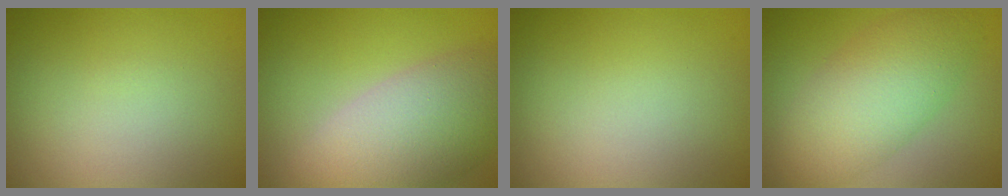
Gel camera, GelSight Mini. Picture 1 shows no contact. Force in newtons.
{"total": 8.5, "press": 8.5, "slide": 0.7}
{"total": 0.0}
{"total": 6.9, "press": 6.9, "slide": 0.2}